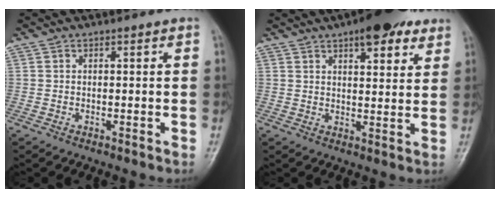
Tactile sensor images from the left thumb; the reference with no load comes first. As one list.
[{"total": 10.9, "force": [6.6, 4.2, 7.6], "torque": [-0.074, -0.023, 0.087]}]